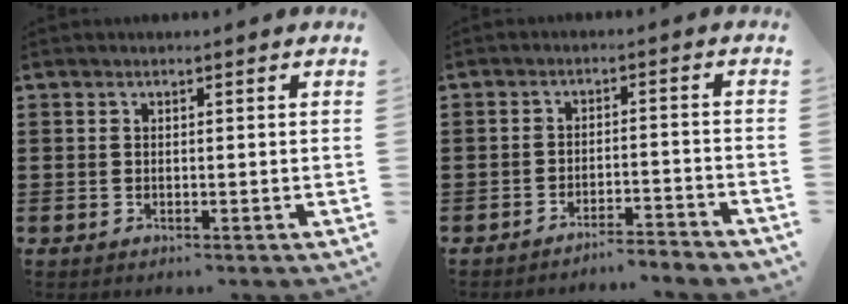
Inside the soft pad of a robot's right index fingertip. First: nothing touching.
{"total": 3.4, "force": [-3.3, -0.4, 0.4], "torque": [-0.012, -0.002, -0.072]}